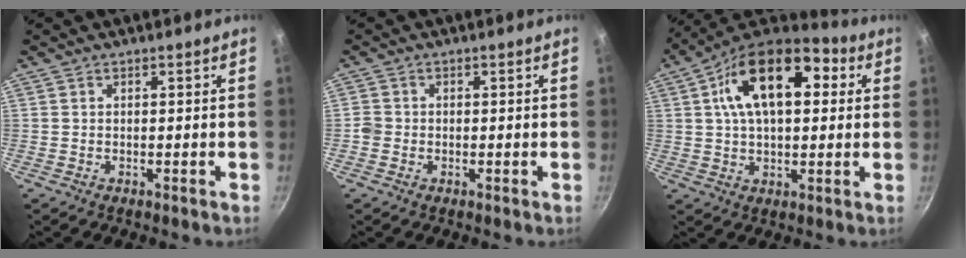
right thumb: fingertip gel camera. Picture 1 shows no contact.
{"total": 1.7, "force": [-0.7, 1.5, 0.5], "torque": [-0.005, 0.006, -0.015]}
{"total": 19.2, "force": [5.0, 10.9, 15.1], "torque": [-0.227, 0.019, 0.063]}